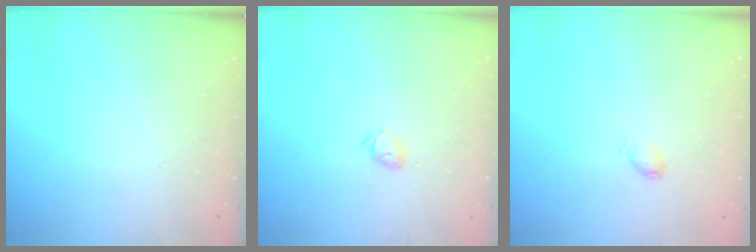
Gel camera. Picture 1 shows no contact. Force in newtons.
{"total": 4.1, "press": 4.0, "slide": 1.0}
{"total": 2.9, "press": 2.9, "slide": 0.4}